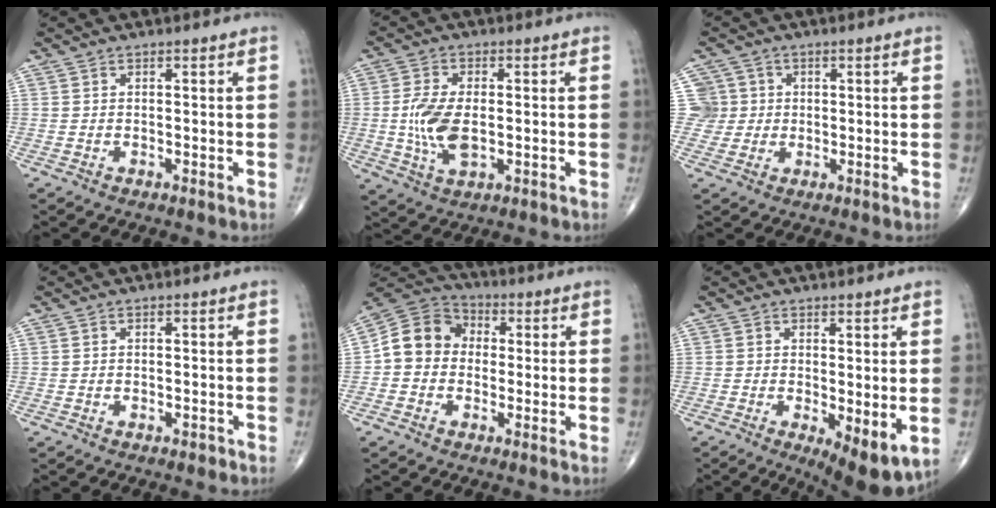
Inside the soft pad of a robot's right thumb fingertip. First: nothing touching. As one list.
[{"total": 8.9, "force": [-0.6, 4.7, 7.6], "torque": [-0.155, -0.005, -0.008]}, {"total": 5.0, "force": [0.8, 4.9, -0.2], "torque": [0.040, 0.009, 0.010]}, {"total": 0.9, "force": [-0.6, 0.6, 0.4], "torque": [-0.003, 0.001, -0.010]}, {"total": 10.4, "force": [0.0, 8.9, 5.3], "torque": [-0.078, 0.033, -0.016]}, {"total": 8.3, "force": [-1.6, 2.9, 7.6], "torque": [-0.113, -0.025, -0.021]}]